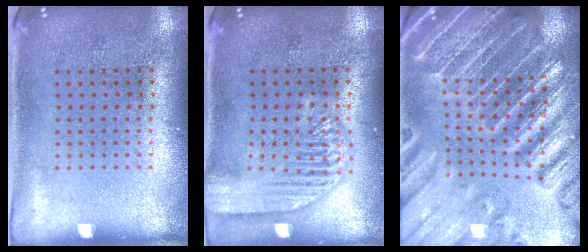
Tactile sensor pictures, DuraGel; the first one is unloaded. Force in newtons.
{"total": 2.4, "press": 2.4, "slide": 0.3}
{"total": 4.6, "press": 4.2, "slide": 1.9}